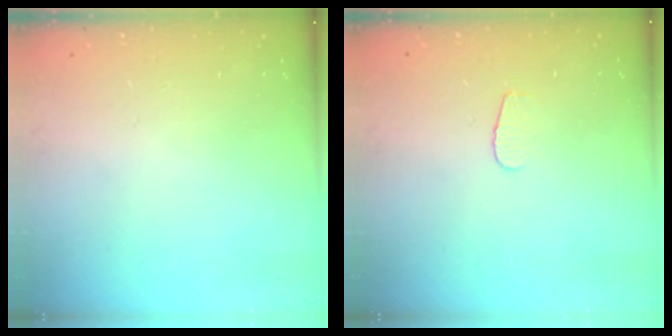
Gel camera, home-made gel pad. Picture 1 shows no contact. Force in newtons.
{"total": 3.1, "press": 3.1, "slide": 0.3}